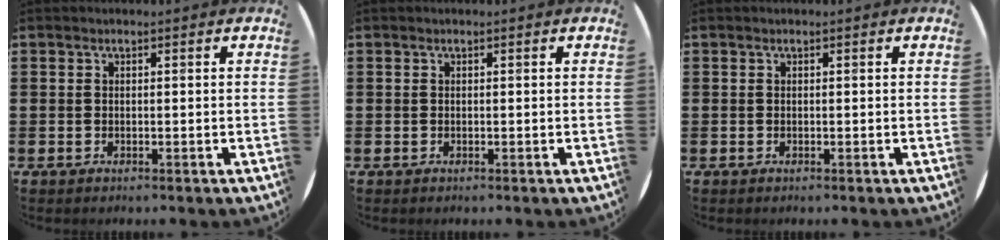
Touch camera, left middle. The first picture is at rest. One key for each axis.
{"total": 0.0}
{"total": 0.0}